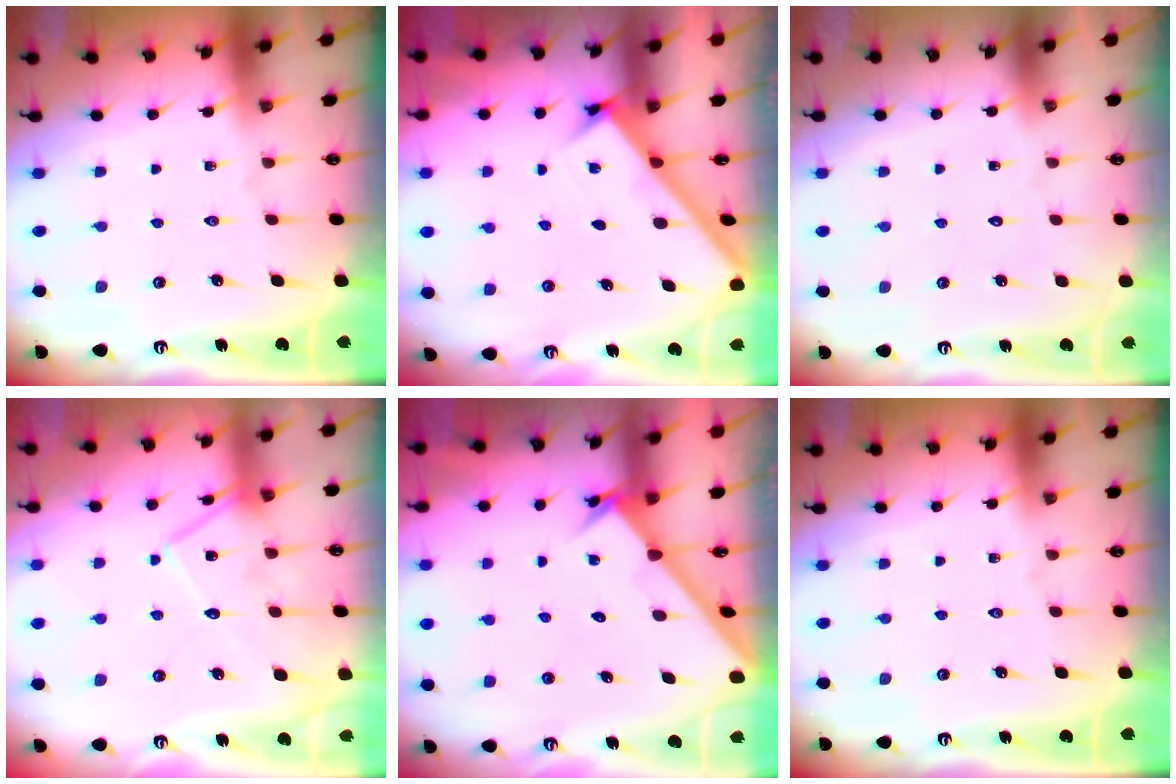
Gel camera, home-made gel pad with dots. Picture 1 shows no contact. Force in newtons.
{"total": 2.5, "press": 2.5, "slide": 0.3}
{"total": 1.6, "press": 1.6, "slide": 0.1}
{"total": 14.2, "press": 14.1, "slide": 1.2}
{"total": 2.2, "press": 2.2, "slide": 0.2}
{"total": 0.0}